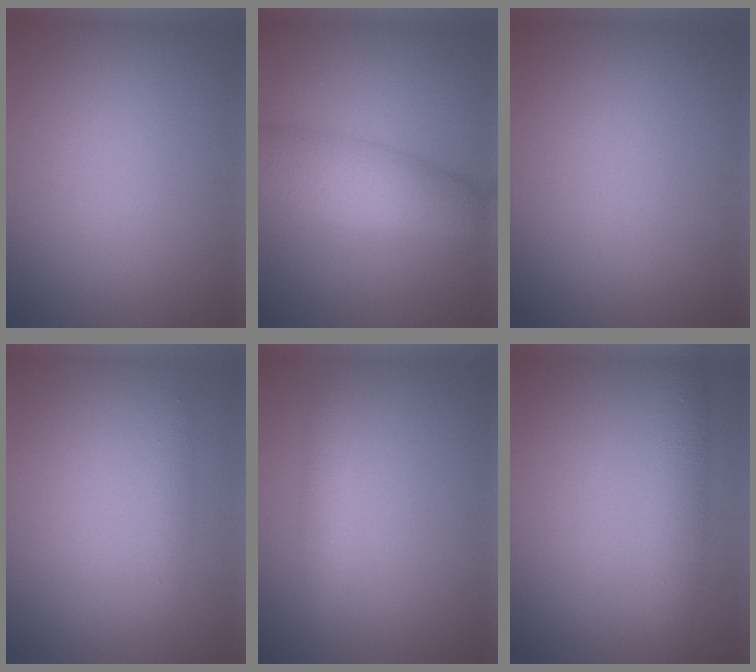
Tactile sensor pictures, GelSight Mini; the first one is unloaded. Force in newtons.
{"total": 4.7, "press": 4.7, "slide": 0.1}
{"total": 0.0}
{"total": 1.1, "press": 1.1, "slide": 0.1}
{"total": 1.4, "press": 1.4, "slide": 0.1}
{"total": 2.8, "press": 2.8, "slide": 0.0}